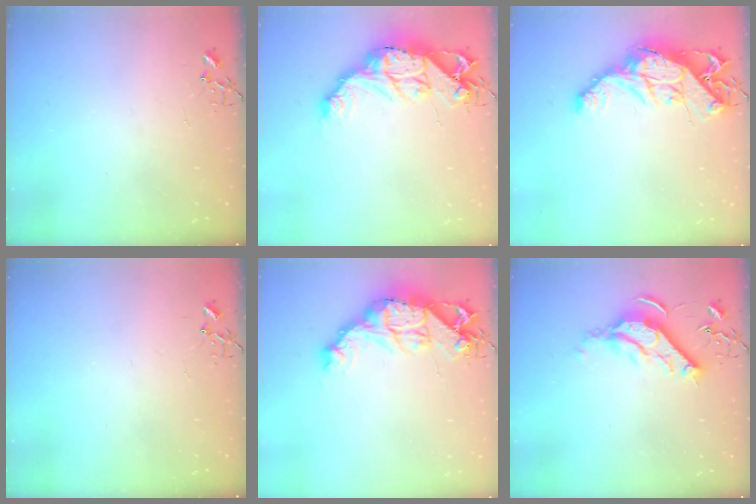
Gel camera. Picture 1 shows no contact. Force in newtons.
{"total": 16.7, "press": 16.6, "slide": 1.4}
{"total": 16.1, "press": 16.0, "slide": 1.6}
{"total": 0.0}
{"total": 18.1, "press": 18.0, "slide": 2.0}
{"total": 11.7, "press": 11.6, "slide": 1.3}